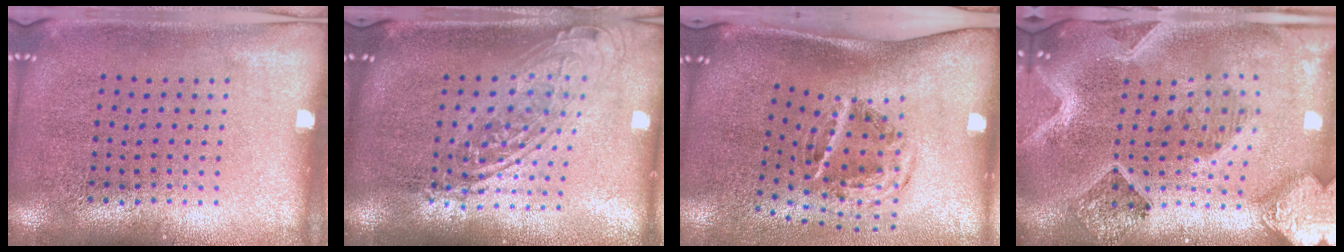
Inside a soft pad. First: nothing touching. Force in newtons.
{"total": 1.9, "press": 1.4, "slide": 1.2}
{"total": 2.0, "press": 1.2, "slide": 1.7}
{"total": 3.3, "press": 2.7, "slide": 1.9}